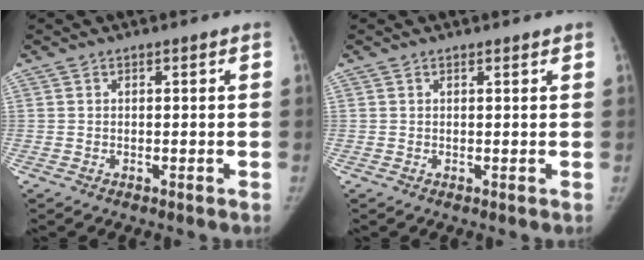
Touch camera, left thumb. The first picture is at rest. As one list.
[{"total": 0.8, "force": [0.7, 0.2, 0.3], "torque": [-0.005, -0.002, 0.011]}]